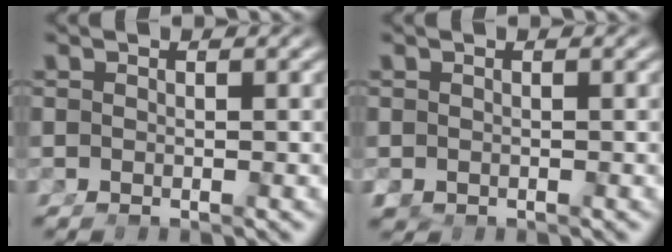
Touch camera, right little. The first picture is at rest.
{"total": 2.0, "force": [-1.0, 1.5, 0.7], "torque": [-0.030, -0.023, -0.005]}